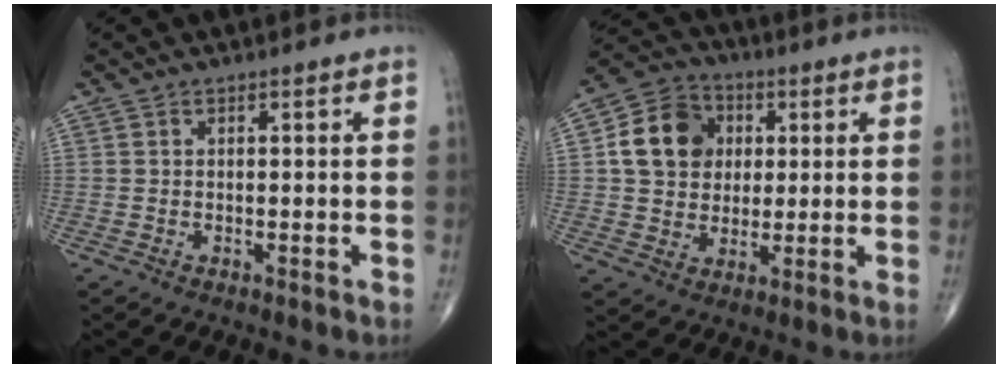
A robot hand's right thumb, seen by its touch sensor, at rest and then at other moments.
{"total": 12.2, "force": [2.3, 10.2, 6.4], "torque": [-0.090, 0.006, 0.032]}